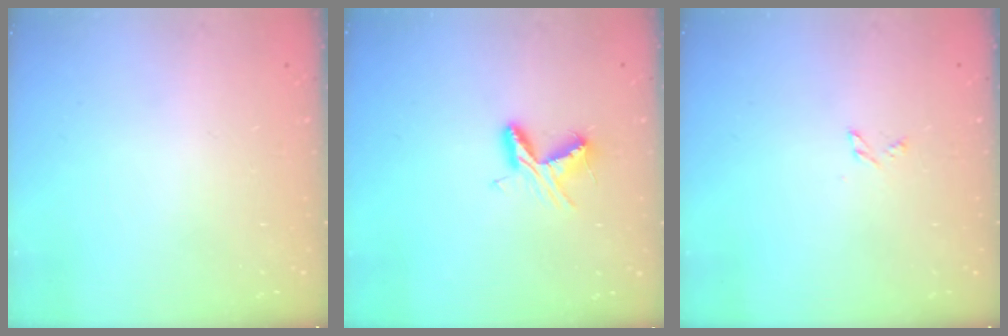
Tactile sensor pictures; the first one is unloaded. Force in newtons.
{"total": 6.7, "press": 6.7, "slide": 0.6}
{"total": 2.4, "press": 2.3, "slide": 0.3}